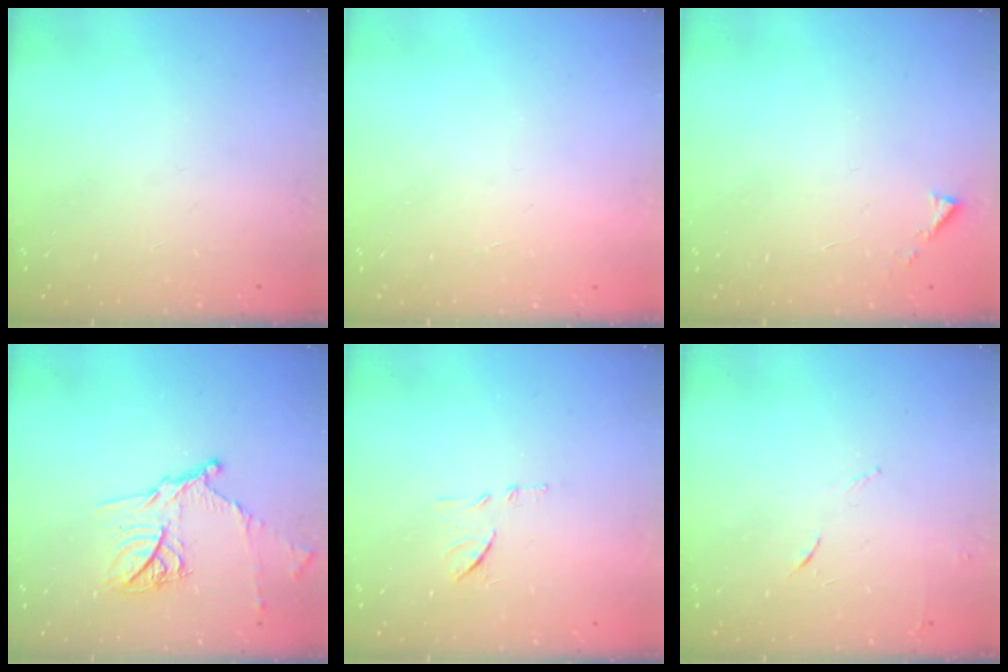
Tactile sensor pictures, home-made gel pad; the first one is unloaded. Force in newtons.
{"total": 1.6, "press": 1.5, "slide": 0.1}
{"total": 3.1, "press": 3.1, "slide": 0.4}
{"total": 13.6, "press": 13.6, "slide": 1.1}
{"total": 8.2, "press": 8.2, "slide": 0.6}
{"total": 4.8, "press": 4.7, "slide": 0.8}